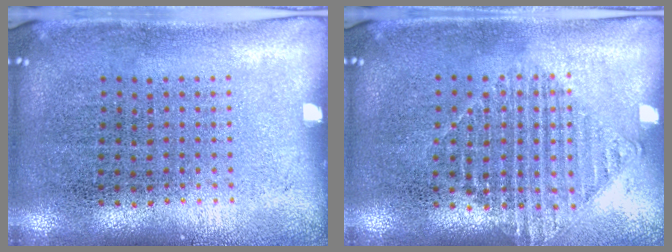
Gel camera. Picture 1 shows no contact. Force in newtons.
{"total": 1.1, "press": 1.1, "slide": 0.3}